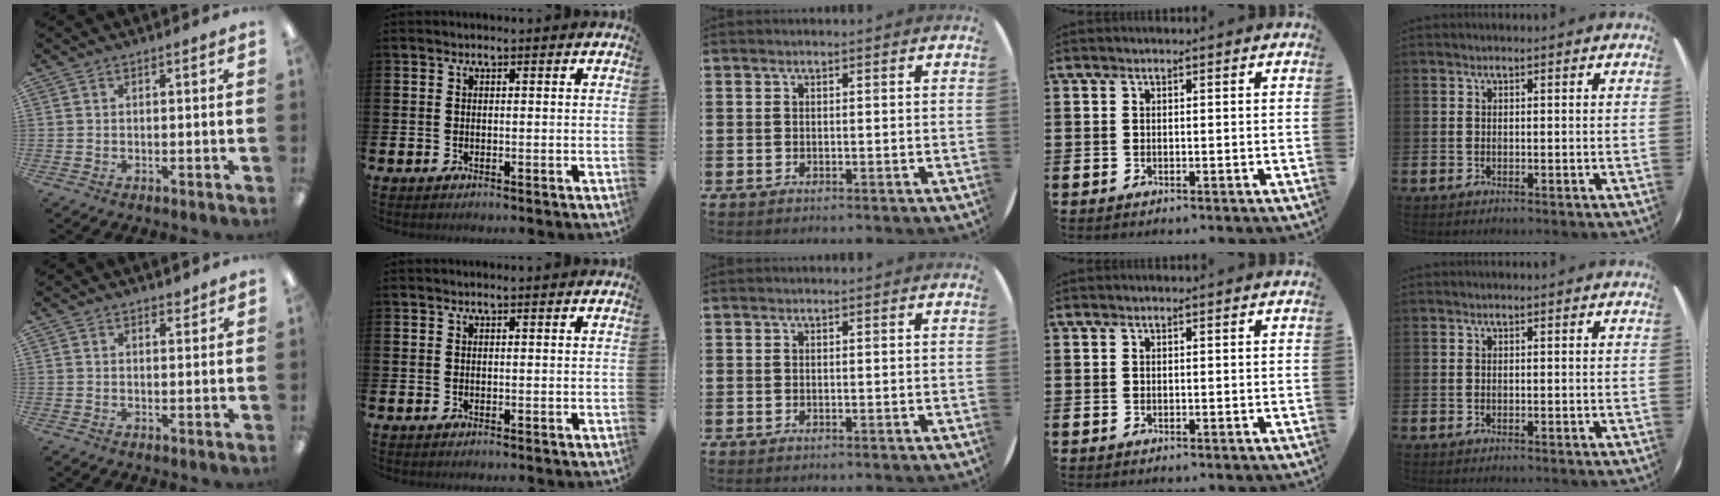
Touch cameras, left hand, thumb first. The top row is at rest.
{"thumb": {"total": 1.9, "force": [1.7, 0.6, 0.4], "torque": [0.008, -0.009, 0.029]}}